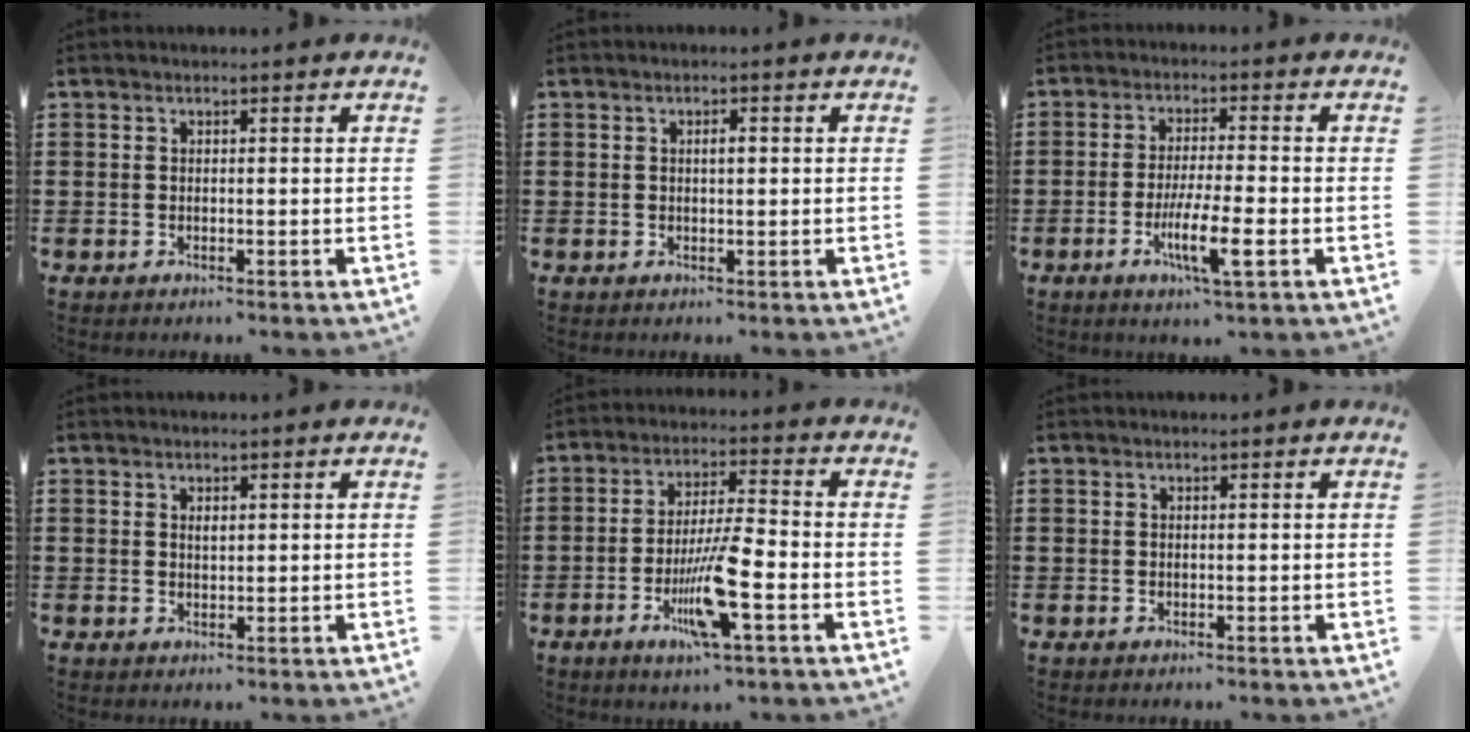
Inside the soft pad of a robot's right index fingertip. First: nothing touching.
{"total": 1.3, "force": [0.2, 0.4, 1.3], "torque": [-0.024, 0.002, 0.001]}
{"total": 7.4, "force": [-2.7, 1.1, 6.8], "torque": [-0.130, -0.013, -0.049]}
{"total": 1.0, "force": [0.4, 0.5, 0.8], "torque": [-0.017, 0.003, 0.007]}
{"total": 9.2, "force": [-3.4, 1.3, 8.5], "torque": [-0.163, -0.009, -0.064]}
{"total": 0.0}